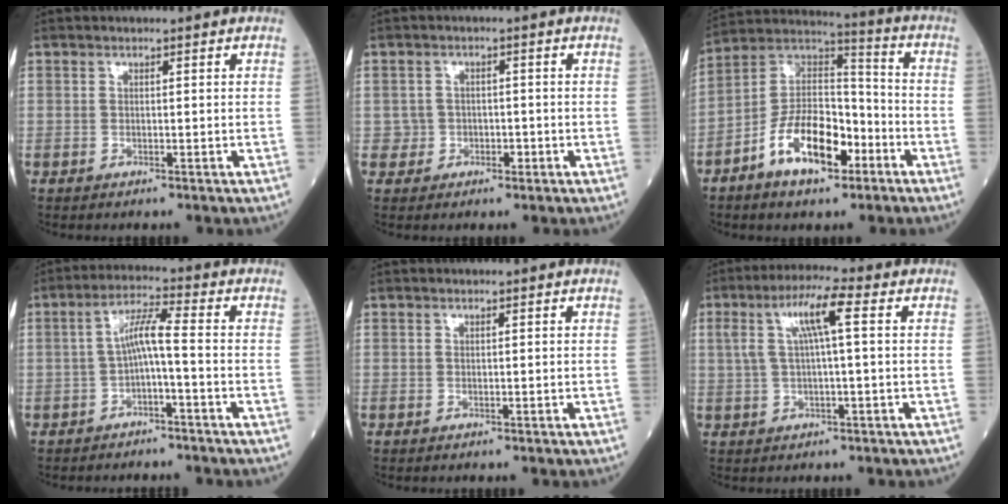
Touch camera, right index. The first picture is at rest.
{"total": 2.6, "force": [-0.8, 2.5, 0.2], "torque": [0.010, 0.011, -0.012]}
{"total": 13.6, "force": [-6.8, 6.1, 10.0], "torque": [-0.193, 0.018, -0.121]}
{"total": 4.9, "force": [-1.0, 0.2, 4.8], "torque": [-0.089, 0.021, -0.017]}
{"total": 0.0}
{"total": 7.2, "force": [1.8, 0.5, 6.9], "torque": [-0.135, 0.026, 0.034]}